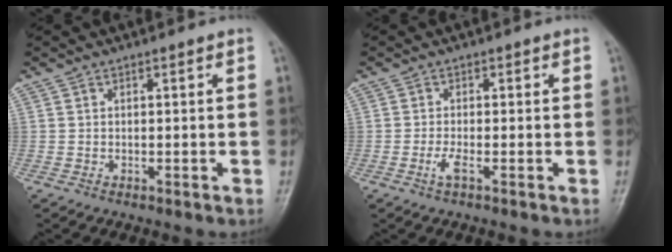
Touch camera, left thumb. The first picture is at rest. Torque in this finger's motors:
{"motor_torque": [0.04, 0.05, 0.20, 0.05, 0.02]}